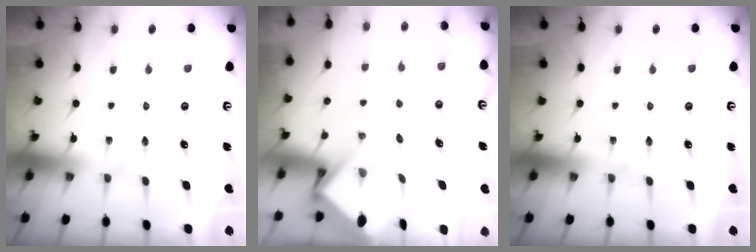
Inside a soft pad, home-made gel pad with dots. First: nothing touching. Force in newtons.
{"total": 3.7, "press": 3.7, "slide": 0.3}
{"total": 0.0}